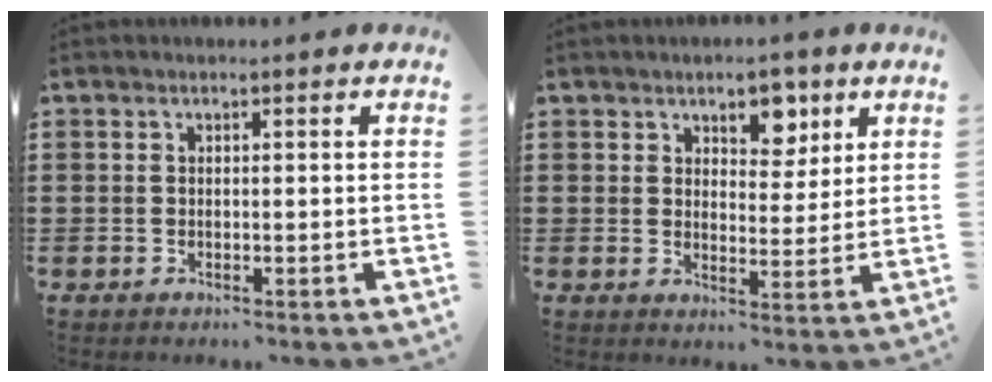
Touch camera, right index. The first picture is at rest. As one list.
[{"total": 5.0, "force": [3.6, 2.9, 1.8], "torque": [-0.029, -0.005, 0.059]}]